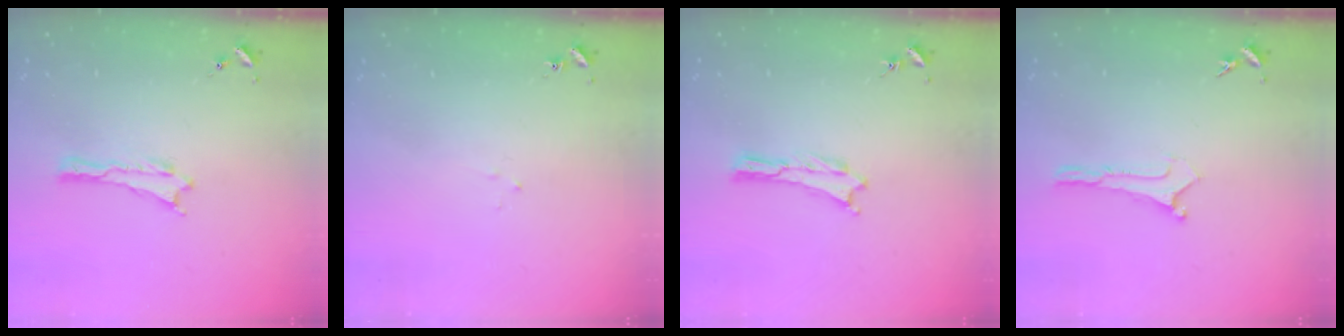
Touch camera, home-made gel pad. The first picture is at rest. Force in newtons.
{"total": 1.8, "press": 1.8, "slide": 0.1}
{"total": 0.0}
{"total": 0.0}